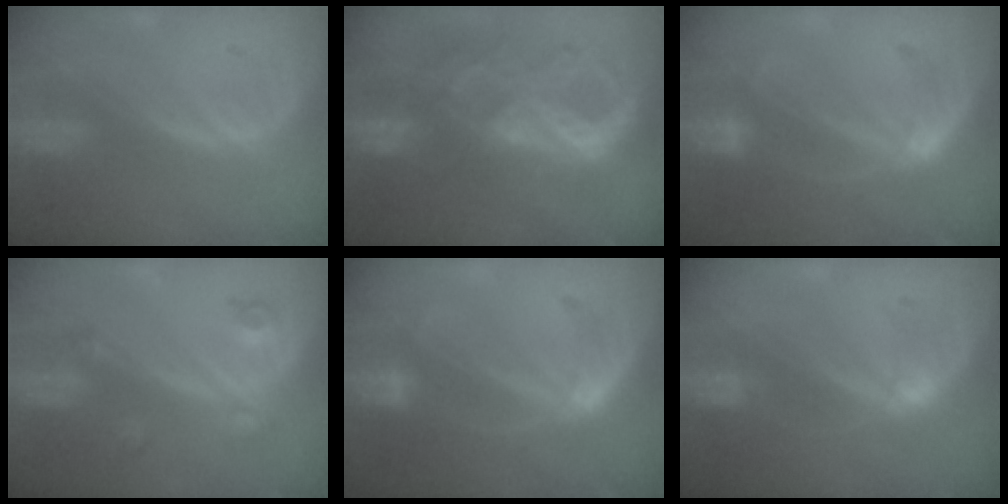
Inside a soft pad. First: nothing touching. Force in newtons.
{"total": 10.7, "press": 9.0, "slide": 5.7}
{"total": 5.6, "press": 5.3, "slide": 1.9}
{"total": 3.5, "press": 3.1, "slide": 1.6}
{"total": 5.6, "press": 5.3, "slide": 1.9}
{"total": 2.9, "press": 2.9, "slide": 0.1}